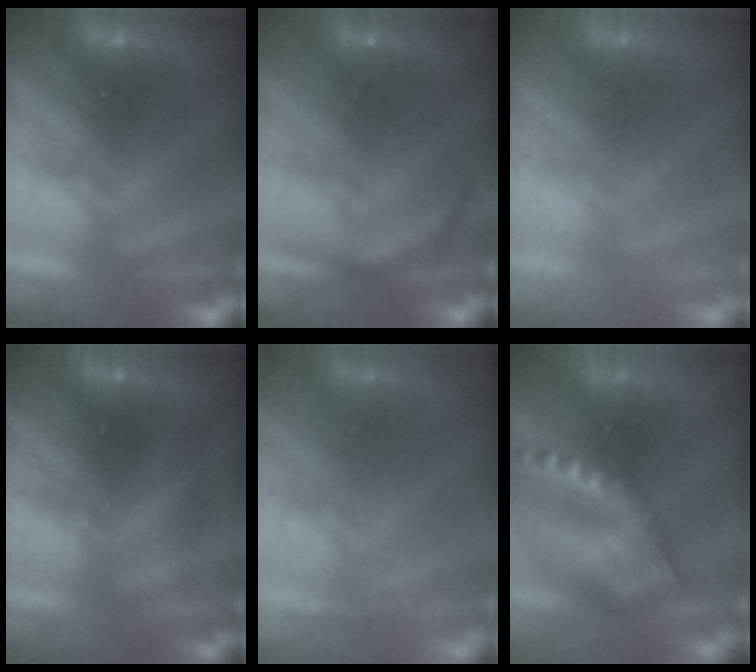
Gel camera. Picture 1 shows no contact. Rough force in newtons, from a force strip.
{"total": 3.4}
{"total": 2.9}
{"total": 1.8}
{"total": 1.2}
{"total": 13.7}